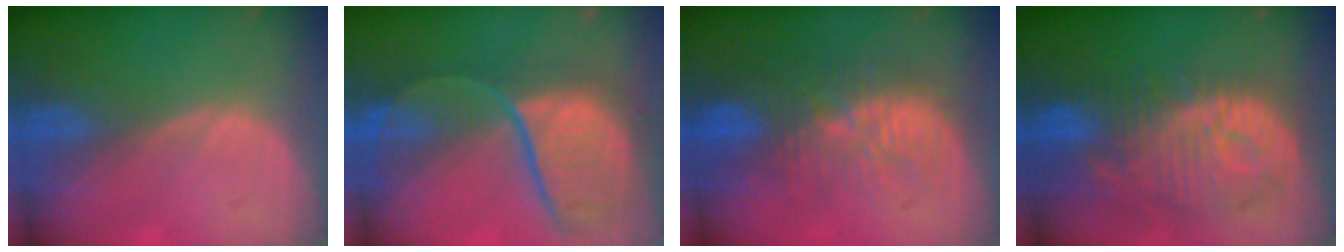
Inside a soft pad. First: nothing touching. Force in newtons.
{"total": 10.9, "press": 9.8, "slide": 4.8}
{"total": 10.4, "press": 9.3, "slide": 4.5}
{"total": 12.1, "press": 10.9, "slide": 5.2}